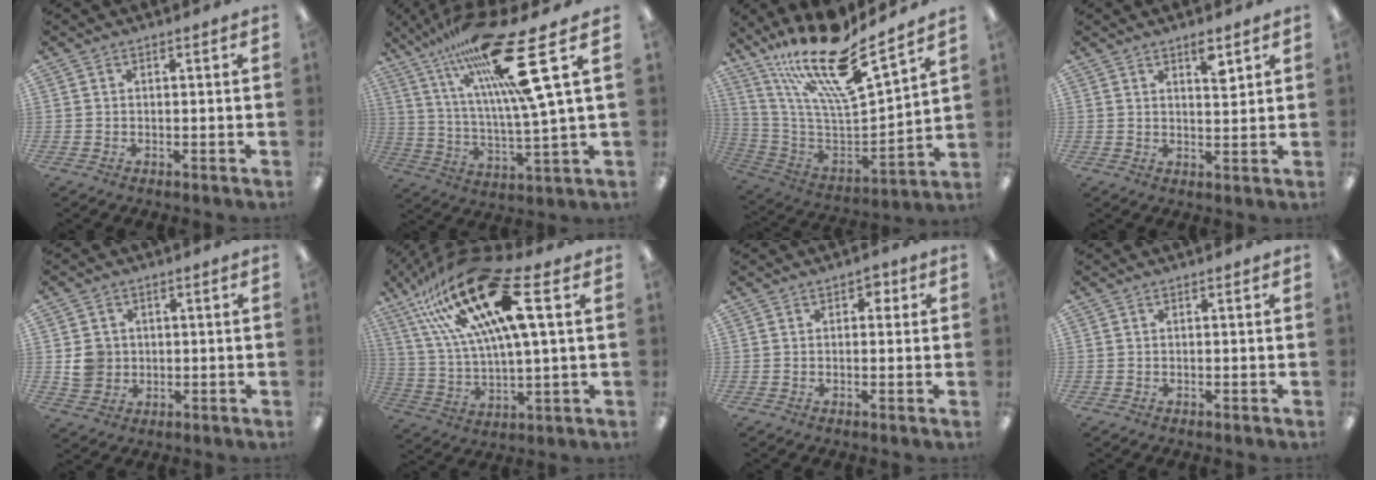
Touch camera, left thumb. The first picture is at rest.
{"total": 27.4, "force": [15.1, 5.5, 22.2], "torque": [-0.395, -0.071, 0.234]}
{"total": 21.1, "force": [16.0, 4.5, 13.0], "torque": [-0.241, -0.117, 0.267]}
{"total": 4.4, "force": [3.1, 1.4, 2.8], "torque": [-0.031, -0.017, 0.047]}
{"total": 5.4, "force": [0.3, 5.1, 1.6], "torque": [-0.013, 0.004, 0.006]}
{"total": 24.6, "force": [12.4, 7.7, 19.8], "torque": [-0.387, -0.050, 0.205]}
{"total": 1.9, "force": [0.7, 1.4, 1.0], "torque": [-0.005, -0.001, 0.007]}
{"total": 0.0}